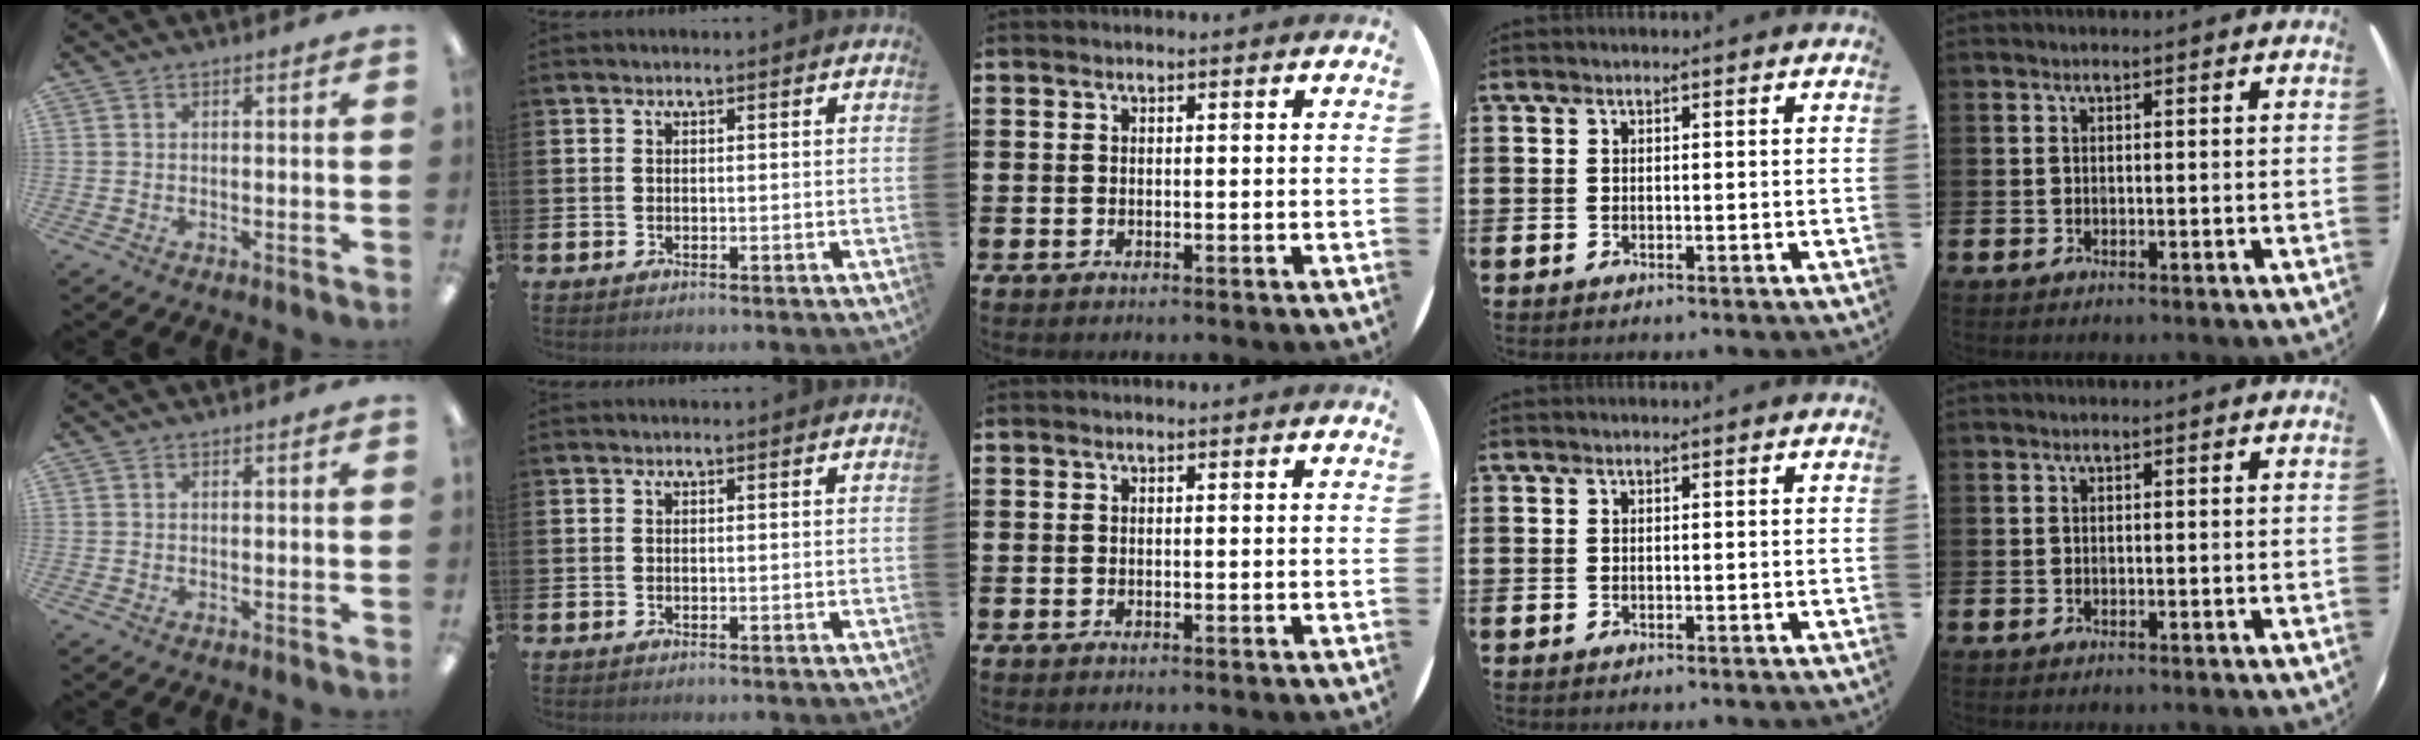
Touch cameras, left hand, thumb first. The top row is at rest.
{}